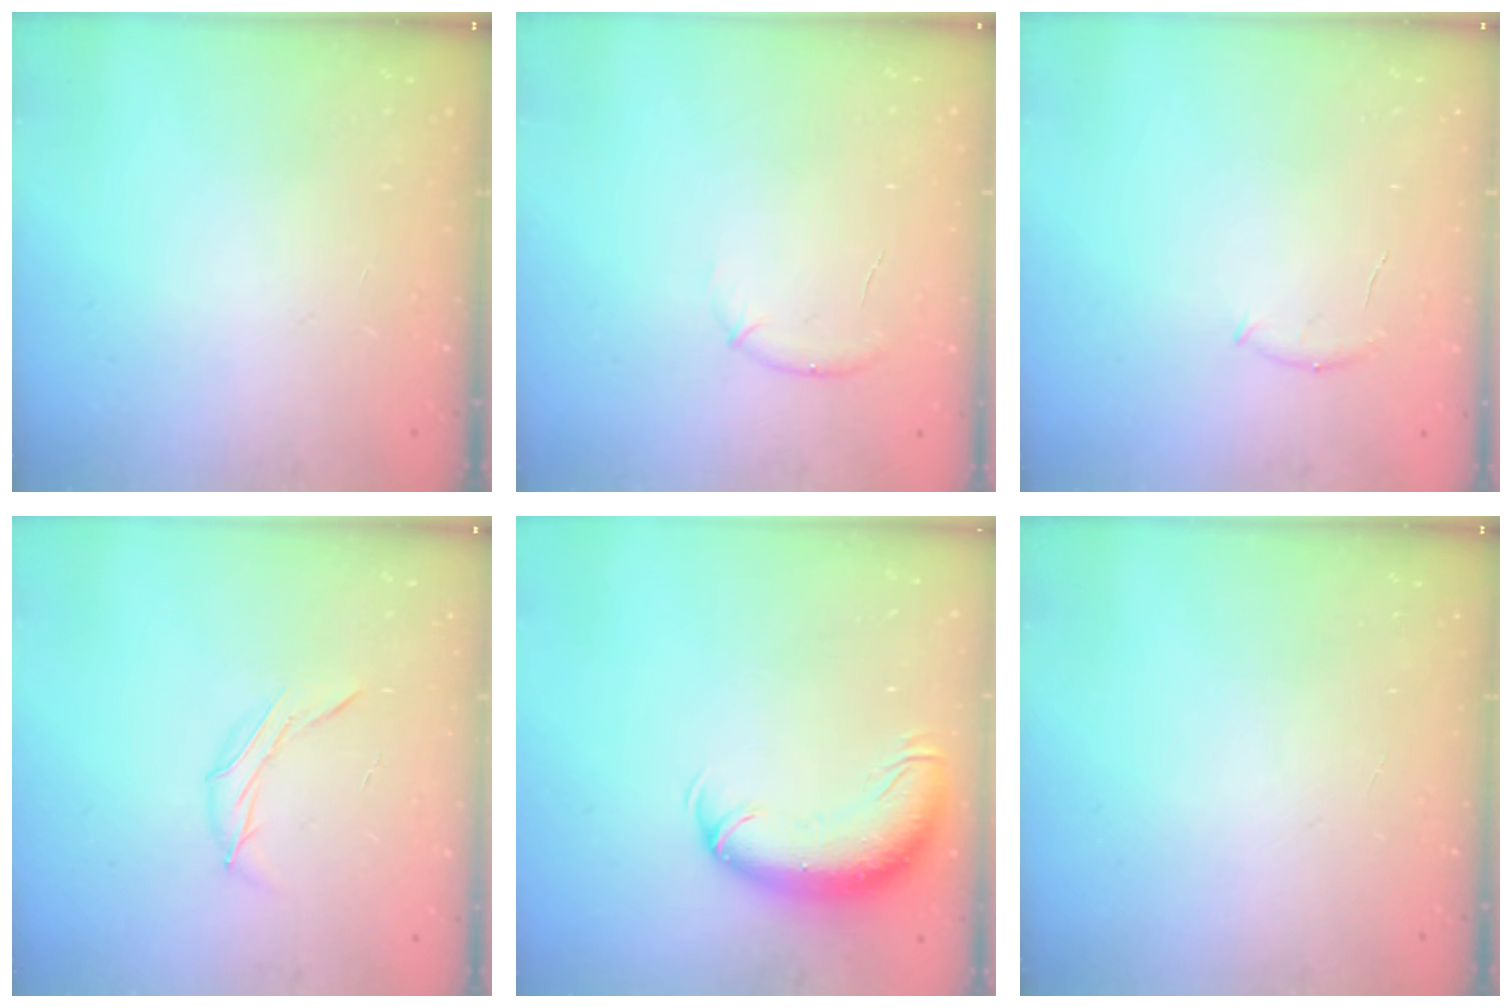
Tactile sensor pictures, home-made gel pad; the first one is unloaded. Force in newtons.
{"total": 5.8, "press": 5.4, "slide": 2.2}
{"total": 5.5, "press": 5.4, "slide": 1.3}
{"total": 6.3, "press": 6.2, "slide": 1.0}
{"total": 11.9, "press": 11.6, "slide": 2.7}
{"total": 0.0}